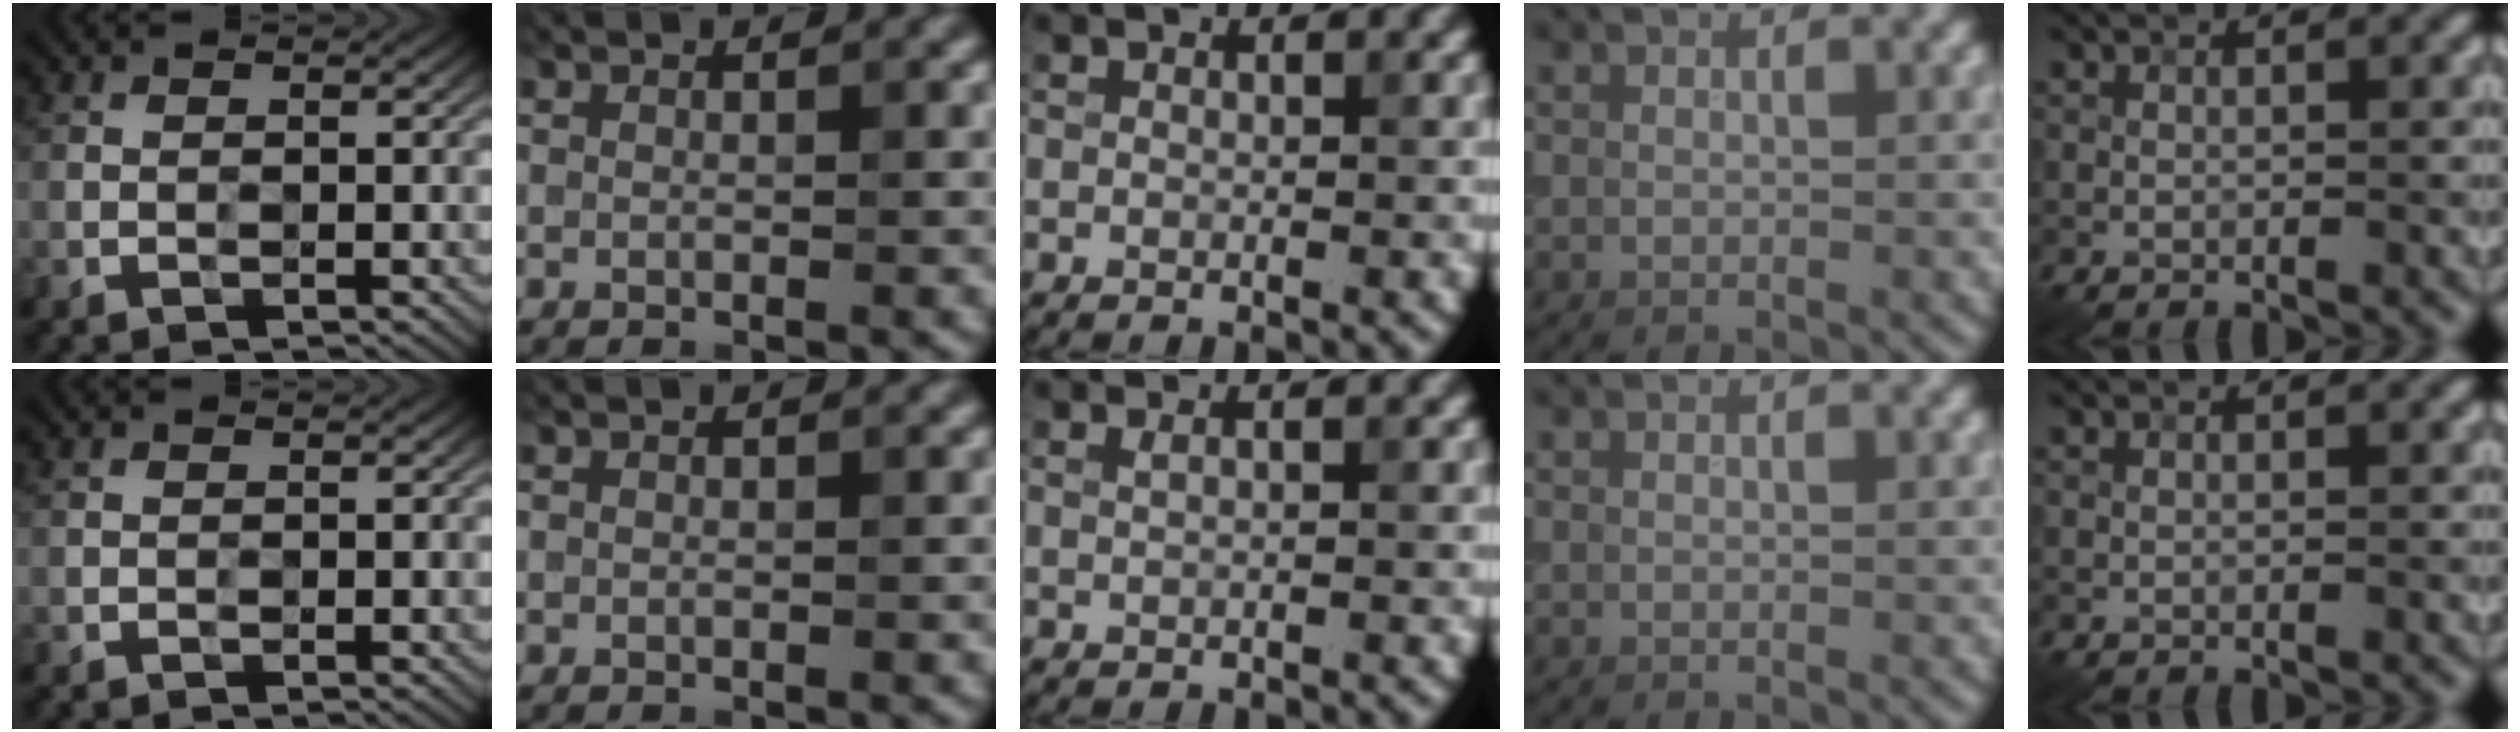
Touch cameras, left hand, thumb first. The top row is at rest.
{"middle": {"total": 0.7, "force": [0.3, 0.4, 0.5], "torque": [-0.002, 0.008, 0.001]}}